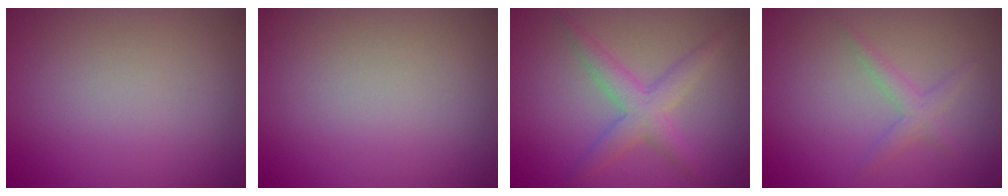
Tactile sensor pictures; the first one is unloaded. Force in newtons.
{"total": 0.0}
{"total": 2.3, "press": 2.3, "slide": 0.1}
{"total": 1.6, "press": 1.6, "slide": 0.1}